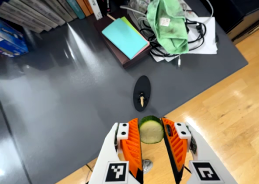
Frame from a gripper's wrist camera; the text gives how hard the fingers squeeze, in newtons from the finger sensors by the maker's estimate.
{"total": 8.7, "left": 8.6, "right": 8.8}